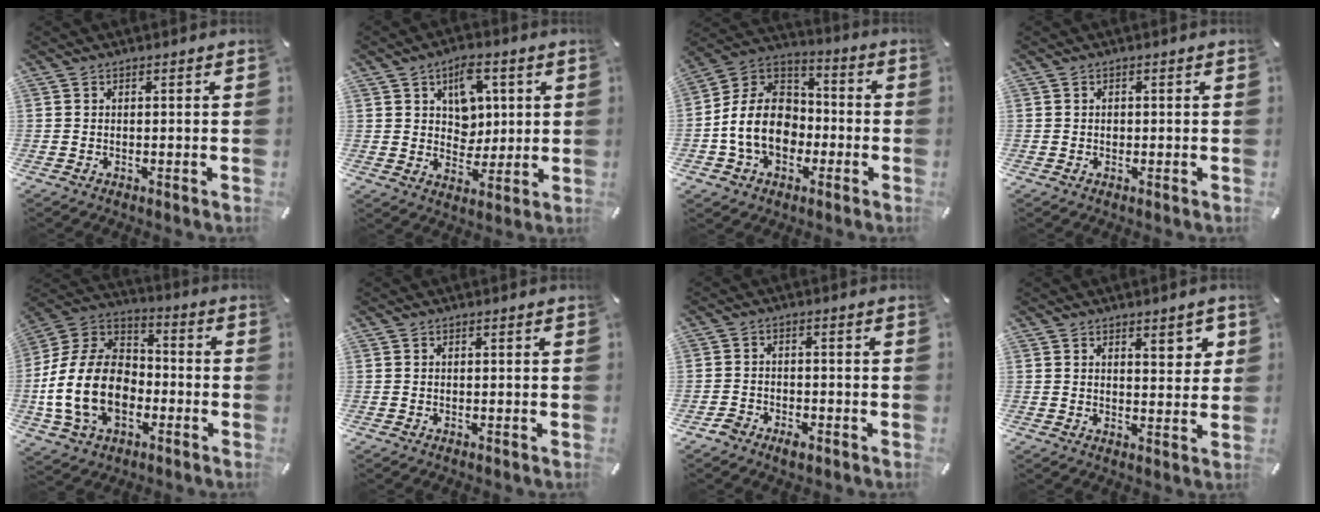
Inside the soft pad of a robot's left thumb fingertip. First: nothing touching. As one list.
[{"total": 9.1, "force": [3.7, 7.1, 4.4], "torque": [-0.052, -0.011, 0.061]}, {"total": 14.6, "force": [-4.2, 11.6, 7.8], "torque": [-0.177, 0.025, -0.076]}, {"total": 0.8, "force": [-0.1, 0.7, 0.4], "torque": [-0.006, 0.004, -0.003]}, {"total": 18.6, "force": [-4.9, 13.4, 11.9], "torque": [-0.266, 0.029, -0.087]}, {"total": 0.0}, {"total": 3.2, "force": [-2.3, 1.9, 1.0], "torque": [-0.022, 0.011, -0.047]}, {"total": 4.9, "force": [3.0, 2.4, 3.0], "torque": [-0.025, -0.016, 0.045]}]